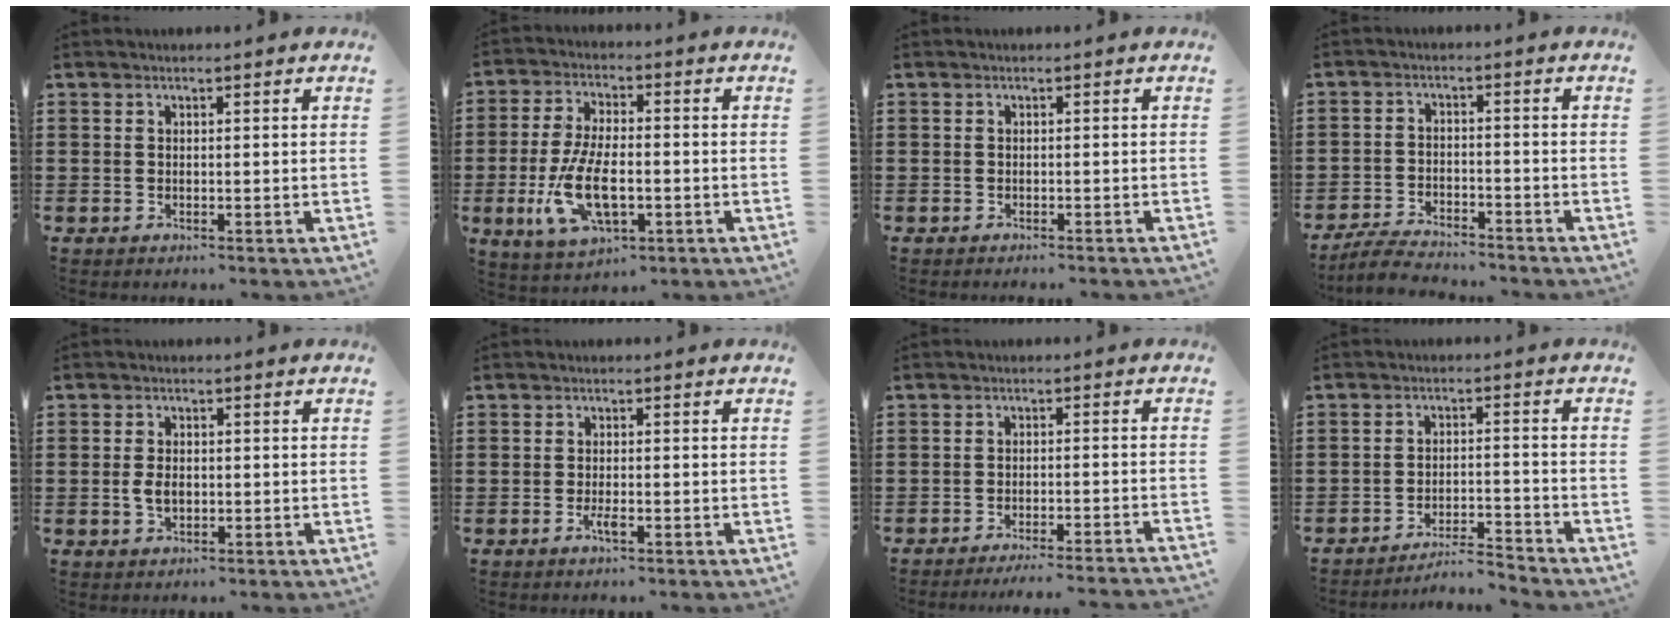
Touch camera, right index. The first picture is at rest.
{"total": 10.5, "force": [-2.9, 4.7, 8.9], "torque": [-0.201, -0.012, -0.055]}
{"total": 0.6, "force": [-0.6, -0.1, 0.2], "torque": [-0.005, -0.002, -0.012]}
{"total": 4.7, "force": [-4.6, 0.5, 1.0], "torque": [-0.024, 0.006, -0.093]}
{"total": 2.7, "force": [-0.3, 1.6, 2.1], "torque": [-0.049, 0.002, -0.009]}
{"total": 2.1, "force": [-0.9, 0.5, 1.8], "torque": [-0.047, -0.006, -0.021]}
{"total": 2.8, "force": [-2.6, -0.5, 0.8], "torque": [-0.016, -0.003, -0.054]}
{"total": 4.3, "force": [-4.2, -0.1, 1.1], "torque": [-0.022, -0.004, -0.086]}